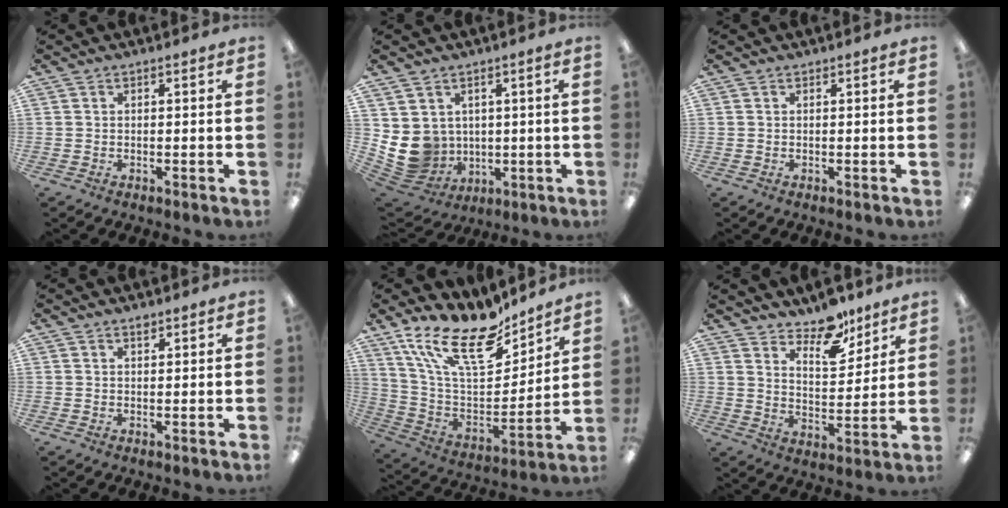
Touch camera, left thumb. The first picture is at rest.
{"total": 9.0, "force": [1.0, 8.6, 2.5], "torque": [-0.085, -0.019, 0.029]}
{"total": 0.0}
{"total": 1.0, "force": [0.9, 0.3, 0.3], "torque": [-0.007, 0.001, 0.017]}
{"total": 21.8, "force": [16.0, 8.2, 12.3], "torque": [-0.243, -0.106, 0.284]}
{"total": 11.0, "force": [9.3, 4.6, 3.8], "torque": [-0.041, -0.069, 0.168]}